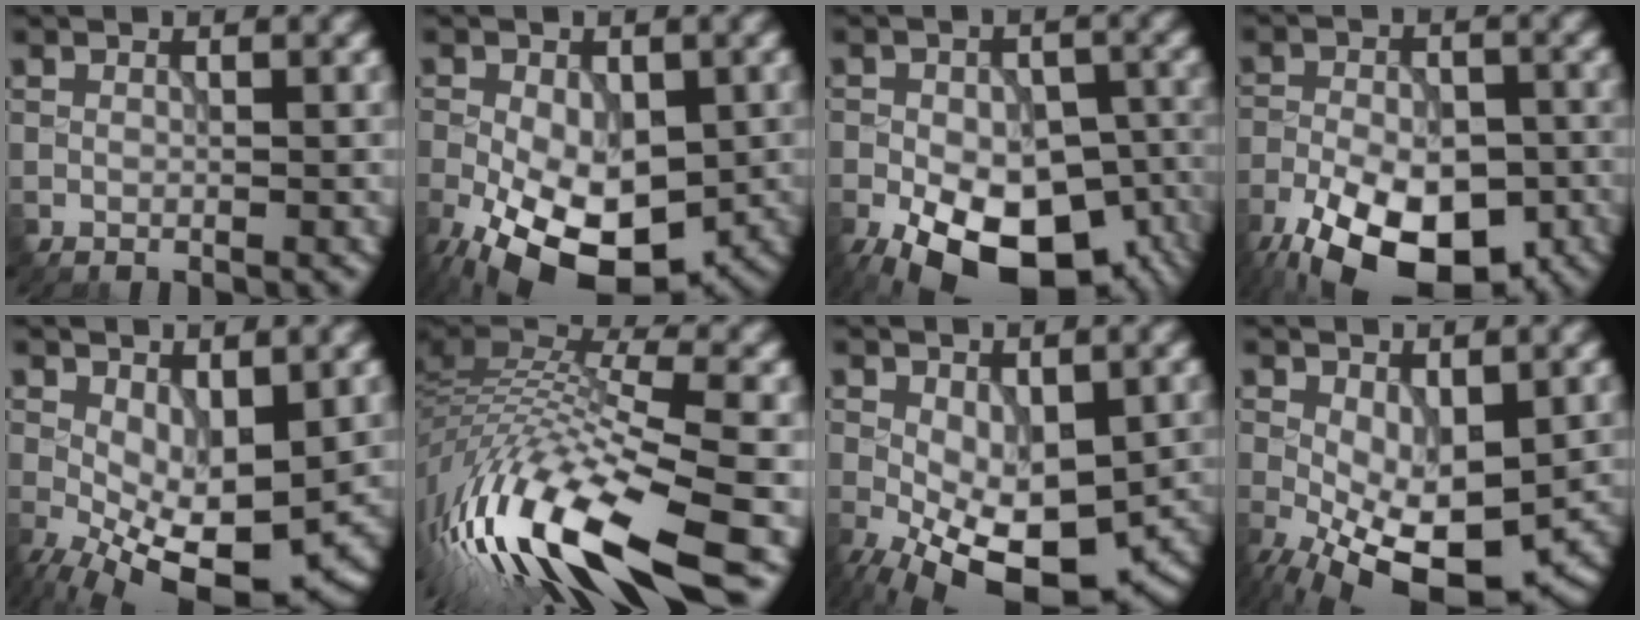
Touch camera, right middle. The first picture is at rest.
{"total": 12.3, "force": [-4.7, 6.4, 9.3], "torque": [-0.166, -0.029, -0.079]}
{"total": 16.7, "force": [-8.9, 9.1, 10.7], "torque": [-0.156, -0.035, -0.120]}
{"total": 14.8, "force": [-9.1, 7.5, 9.0], "torque": [-0.141, -0.026, -0.141]}
{"total": 9.2, "force": [-1.6, 4.3, 7.9], "torque": [-0.146, -0.014, -0.018]}
{"total": 15.5, "force": [-5.4, 4.7, 13.7], "torque": [-0.285, 0.016, -0.102]}
{"total": 10.1, "force": [-3.4, 5.1, 8.1], "torque": [-0.157, -0.026, -0.041]}
{"total": 9.0, "force": [-2.6, 4.2, 7.5], "torque": [-0.151, -0.018, -0.036]}